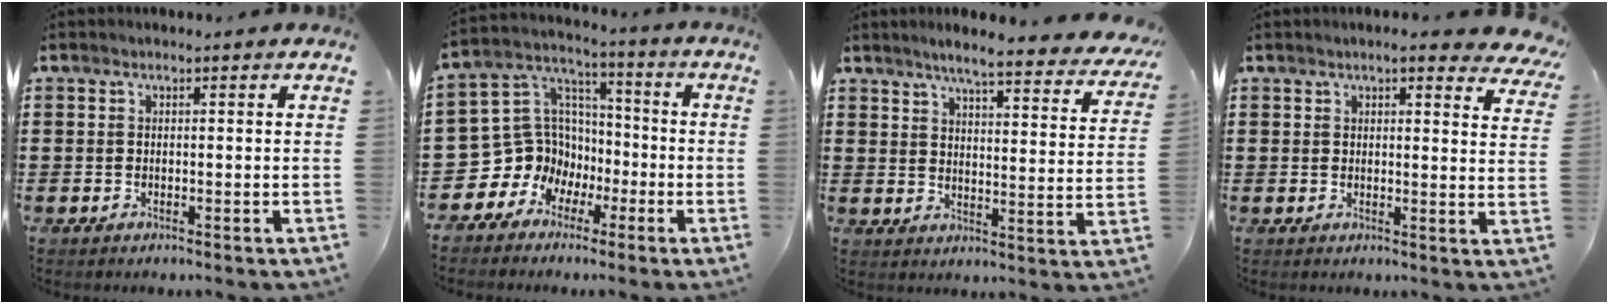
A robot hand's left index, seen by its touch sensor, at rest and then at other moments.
{"total": 9.5, "force": [-2.8, 9.0, 1.1], "torque": [-0.080, -0.011, -0.049]}
{"total": 5.7, "force": [4.9, -0.1, 2.8], "torque": [-0.066, -0.031, 0.079]}
{"total": 4.3, "force": [3.6, 0.0, 2.3], "torque": [-0.049, -0.010, 0.061]}